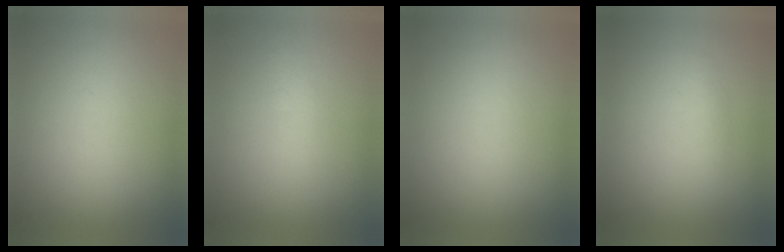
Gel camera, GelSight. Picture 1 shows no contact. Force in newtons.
{"total": 1.3}
{"total": 0.0}
{"total": 1.3}